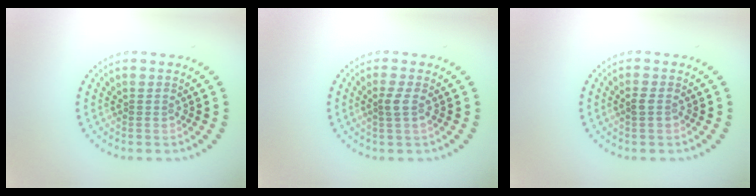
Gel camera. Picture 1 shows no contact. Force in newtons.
{"total": 1.3, "press": 1.1, "slide": 0.8}
{"total": 0.9, "press": 0.9, "slide": 0.2}